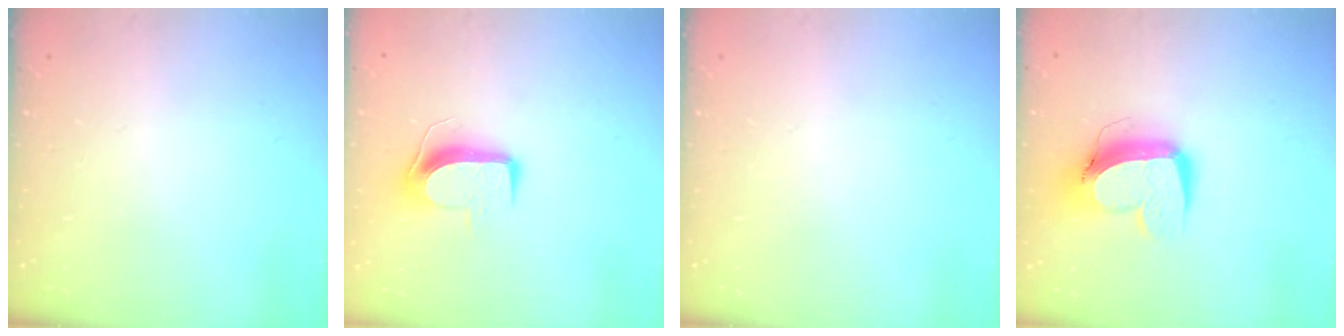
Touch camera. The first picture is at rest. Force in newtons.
{"total": 8.8, "press": 8.8, "slide": 0.2}
{"total": 0.0}
{"total": 13.1, "press": 13.0, "slide": 1.6}